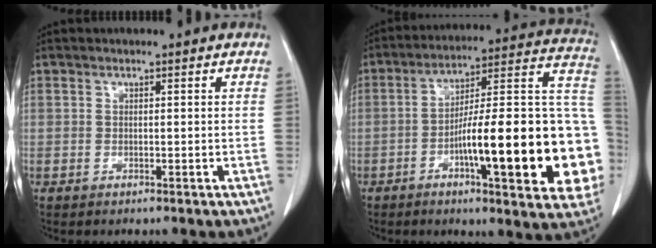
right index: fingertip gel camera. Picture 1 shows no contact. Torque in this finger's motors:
{"motor_torque": [2.14, 0.00, 1.05, 0.21]}